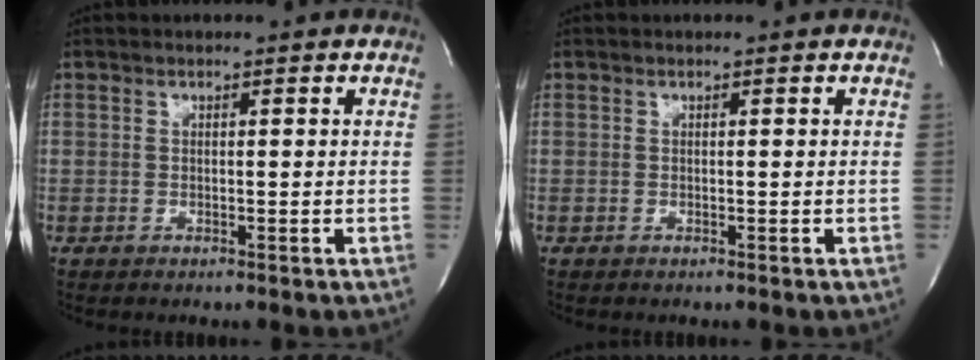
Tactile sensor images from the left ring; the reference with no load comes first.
{"total": 0.0}